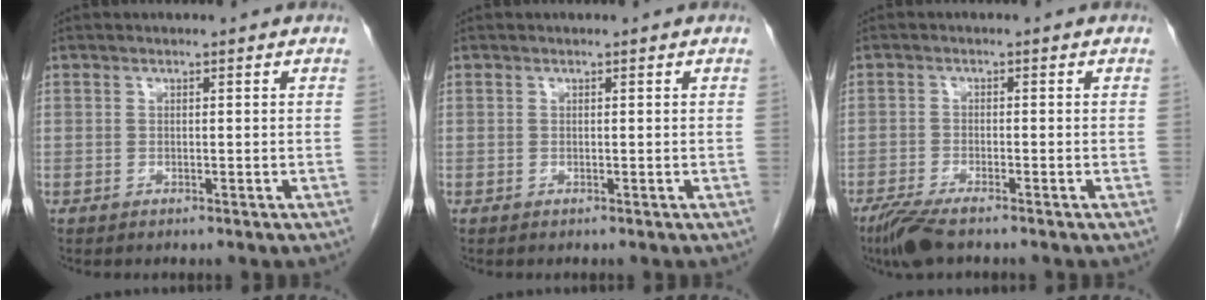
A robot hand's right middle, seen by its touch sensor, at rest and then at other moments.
{"total": 0.0}
{"total": 5.1, "force": [-3.8, 0.8, 3.3], "torque": [-0.066, -0.014, -0.069]}